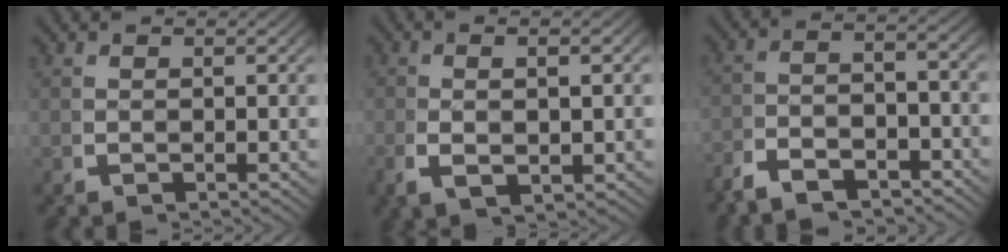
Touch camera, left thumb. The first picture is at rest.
{"total": 3.5, "force": [-0.1, 1.3, 3.2], "torque": [-0.070, -0.004, 0.006]}
{"total": 4.3, "force": [-2.9, 1.7, 2.7], "torque": [-0.047, -0.009, -0.051]}